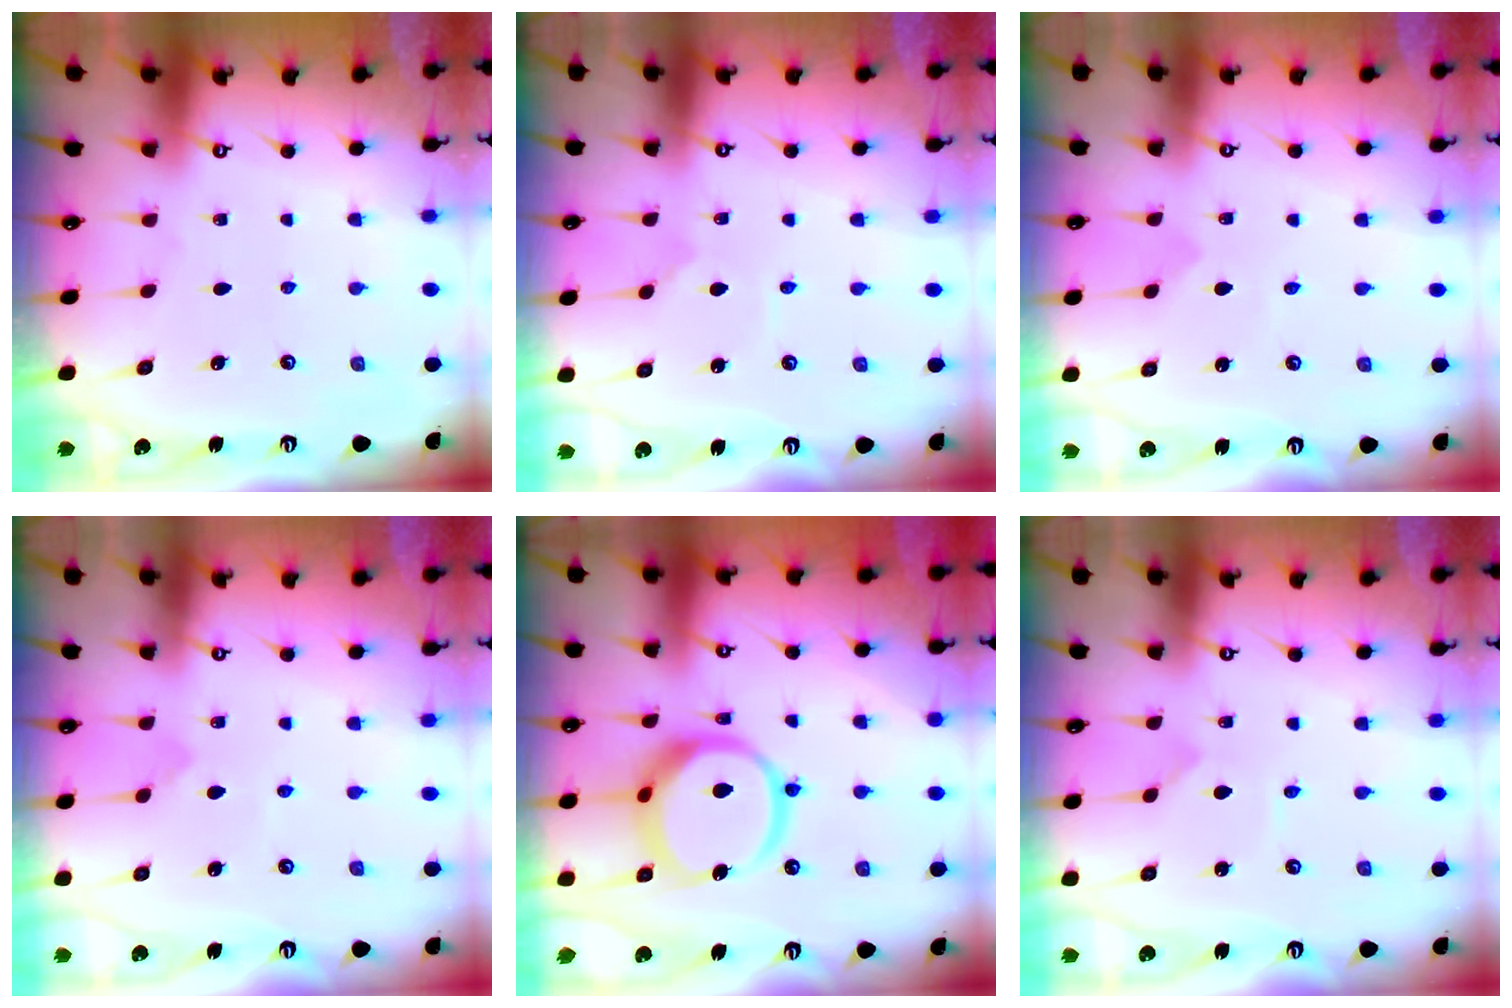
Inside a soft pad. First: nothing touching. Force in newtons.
{"total": 1.4, "press": 1.4, "slide": 0.4}
{"total": 0.0}
{"total": 3.7, "press": 3.7, "slide": 0.8}
{"total": 14.6, "press": 14.5, "slide": 1.3}
{"total": 0.0}